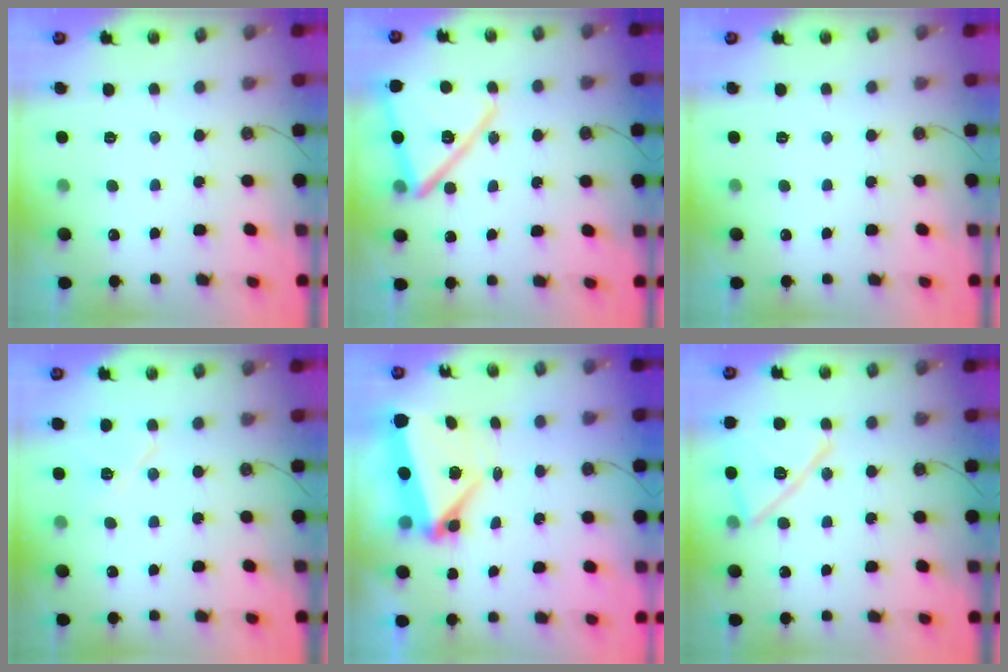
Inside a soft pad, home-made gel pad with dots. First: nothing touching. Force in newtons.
{"total": 17.1, "press": 17.0, "slide": 1.7}
{"total": 0.0}
{"total": 8.2, "press": 6.9, "slide": 4.3}
{"total": 6.2, "press": 5.9, "slide": 1.8}
{"total": 15.2, "press": 15.1, "slide": 1.8}